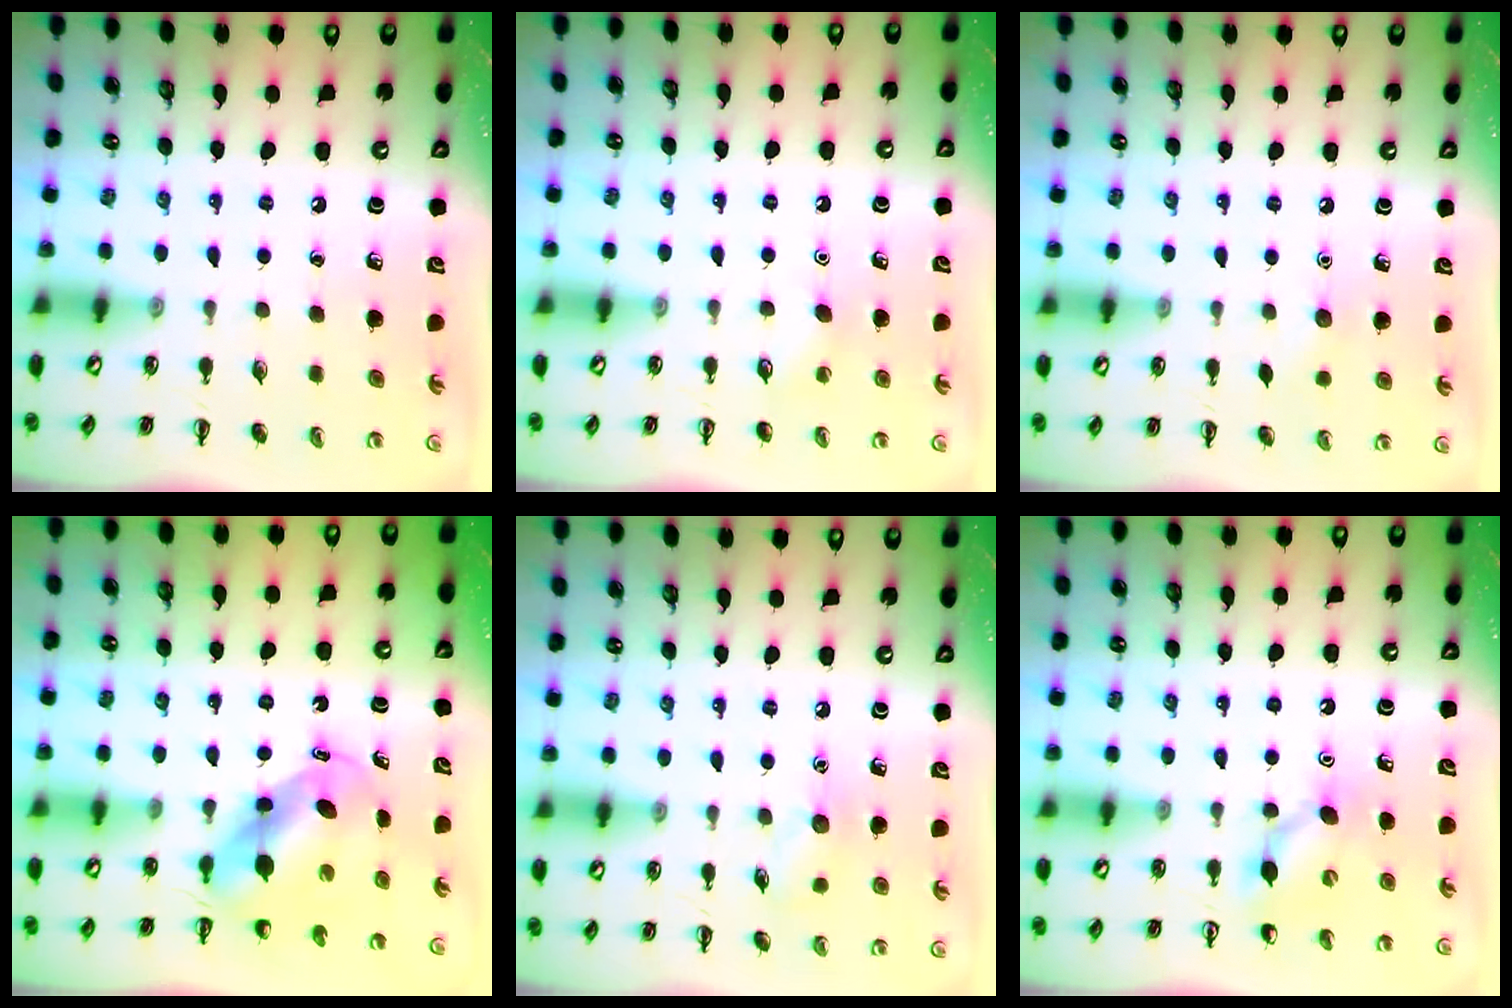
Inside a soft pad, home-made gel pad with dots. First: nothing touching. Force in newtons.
{"total": 2.8, "press": 2.7, "slide": 0.7}
{"total": 4.6, "press": 4.5, "slide": 1.2}
{"total": 5.1, "press": 5.0, "slide": 0.9}
{"total": 7.8, "press": 7.6, "slide": 1.5}
{"total": 5.9, "press": 5.7, "slide": 1.5}